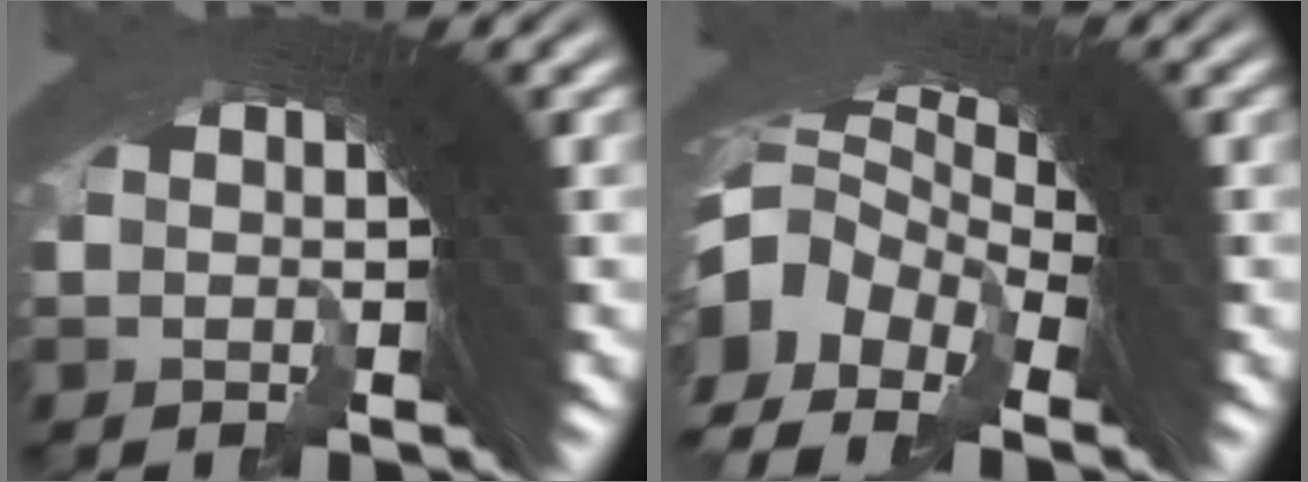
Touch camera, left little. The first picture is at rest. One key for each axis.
{"total": 7.7, "fx": -0.3, "fy": 6.3, "fz": 4.4, "tx": -0.109, "ty": -0.013, "tz": -0.009}